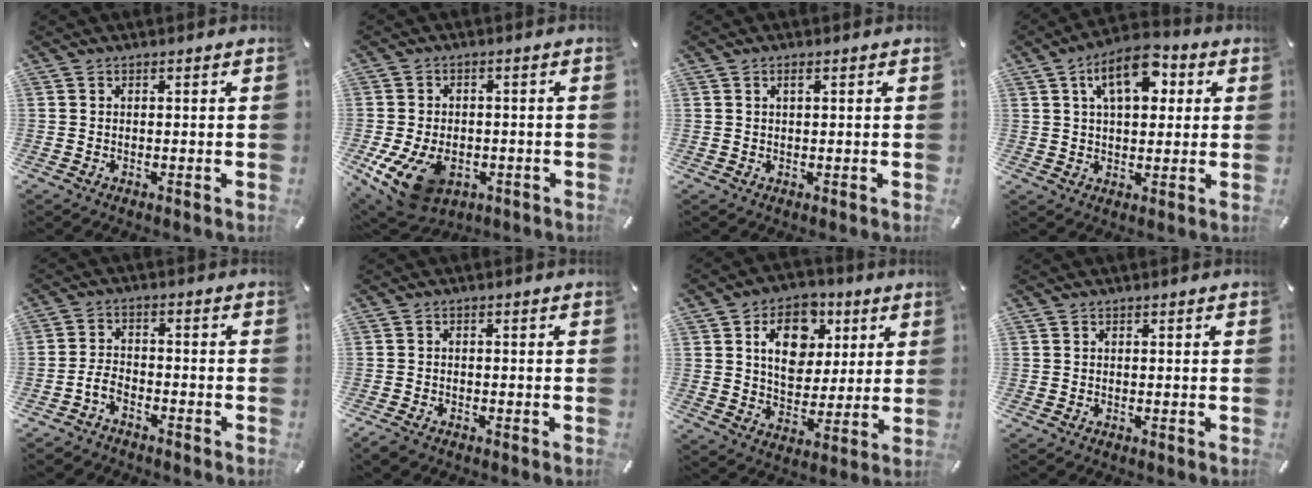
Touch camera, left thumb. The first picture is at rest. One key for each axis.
{"total": 11.7, "fx": -4.3, "fy": 8.1, "fz": 7.3, "tx": -0.142, "ty": 0.013, "tz": -0.073}
{"total": 1.1, "fx": 0.4, "fy": 0.4, "fz": 0.9, "tx": -0.019, "ty": 0.002, "tz": 0.007}
{"total": 11.5, "fx": 4.1, "fy": 6.5, "fz": 8.5, "tx": -0.124, "ty": -0.001, "tz": 0.069}
{"total": 4.4, "fx": -2.9, "fy": 2.7, "fz": 2.0, "tx": -0.047, "ty": 0.015, "tz": -0.057}
{"total": 1.9, "fx": -1.6, "fy": 0.8, "fz": 0.7, "tx": -0.027, "ty": 0.001, "tz": -0.036}
{"total": 13.6, "fx": 5.0, "fy": 10.2, "fz": 7.4, "tx": -0.109, "ty": -0.009, "tz": 0.090}
{"total": 0.0}